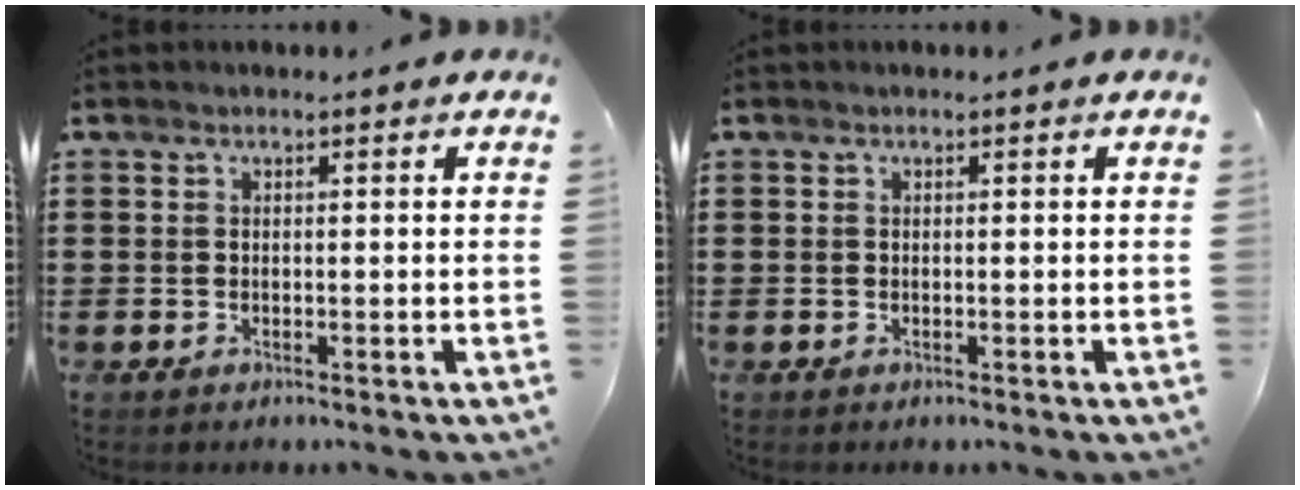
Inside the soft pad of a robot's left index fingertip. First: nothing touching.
{"total": 0.0}